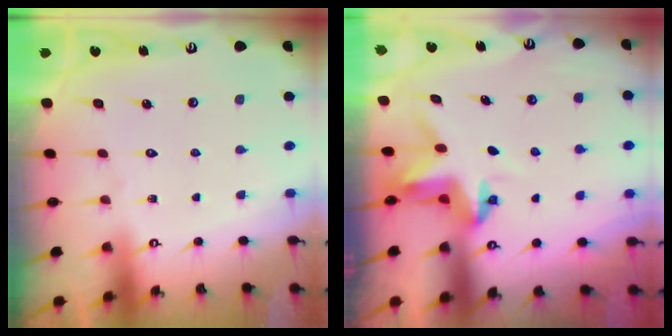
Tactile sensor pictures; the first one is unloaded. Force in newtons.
{"total": 3.8, "press": 3.8, "slide": 0.4}